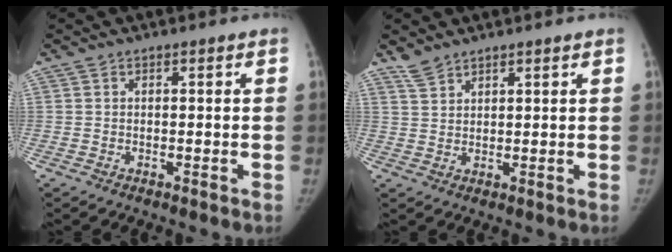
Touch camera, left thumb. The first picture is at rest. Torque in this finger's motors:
{"motor_torque": [0.20, -0.17, 0.10, -0.44, 0.00]}